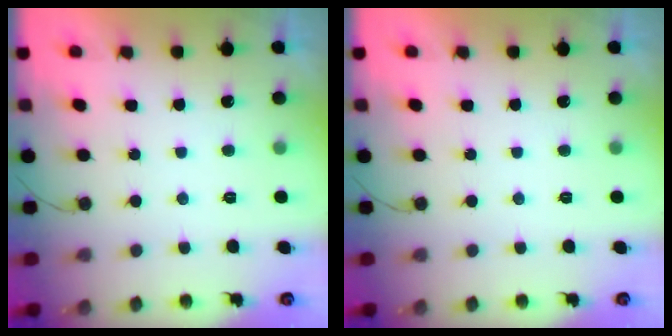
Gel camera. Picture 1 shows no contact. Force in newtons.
{"total": 0.0}